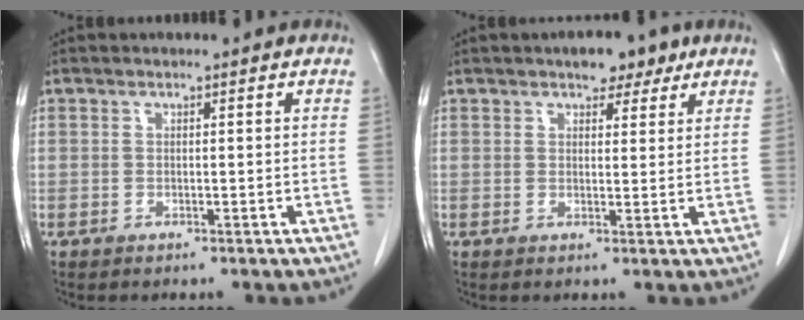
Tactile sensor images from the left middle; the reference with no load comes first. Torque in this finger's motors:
{"motor_torque": [0.79, -0.58, 0.01, 0.04]}